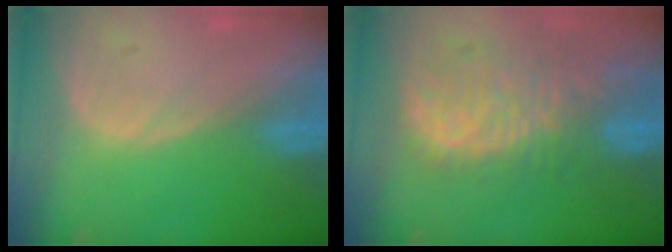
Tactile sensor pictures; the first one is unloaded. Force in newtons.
{"total": 10.6, "press": 9.4, "slide": 4.9}